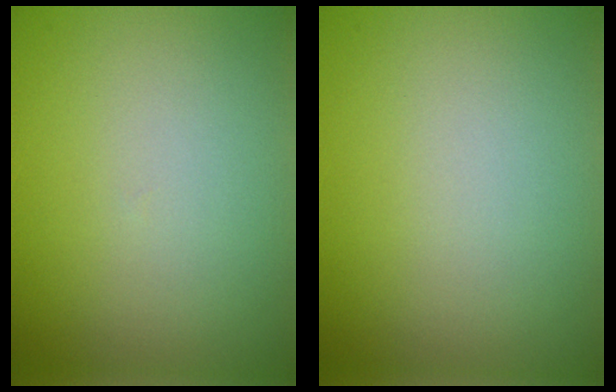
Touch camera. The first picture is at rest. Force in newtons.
{"total": 0.0}